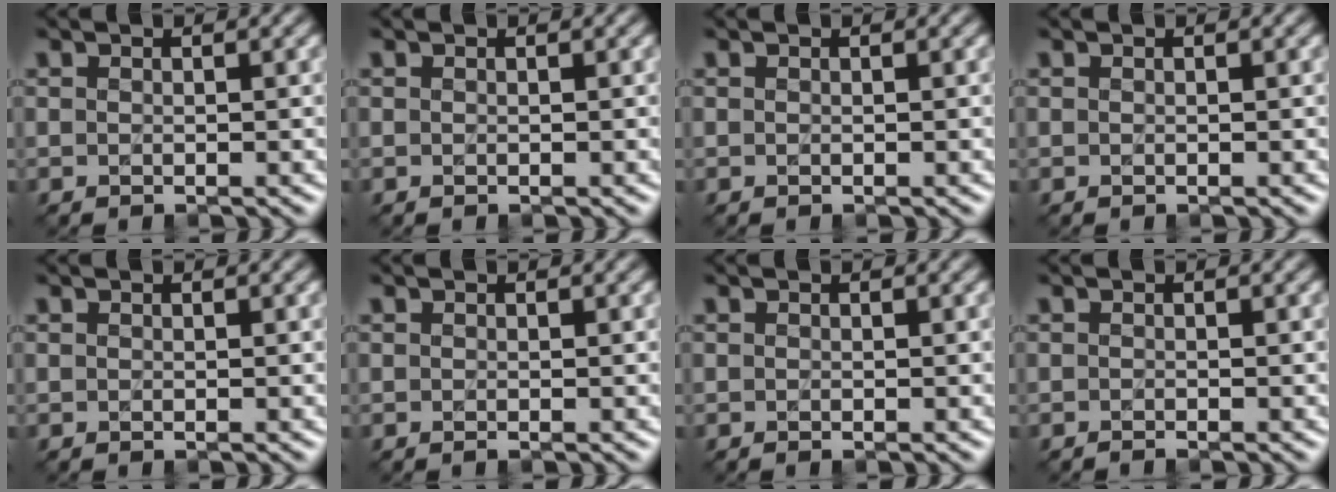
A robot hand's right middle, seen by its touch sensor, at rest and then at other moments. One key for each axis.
{"total": 0.0}
{"total": 0.0}
{"total": 0.0}
{"total": 0.0}
{"total": 0.0}
{"total": 0.0}
{"total": 0.7, "fx": -0.7, "fy": -0.1, "fz": 0.0, "tx": 0.004, "ty": -0.001, "tz": -0.010}